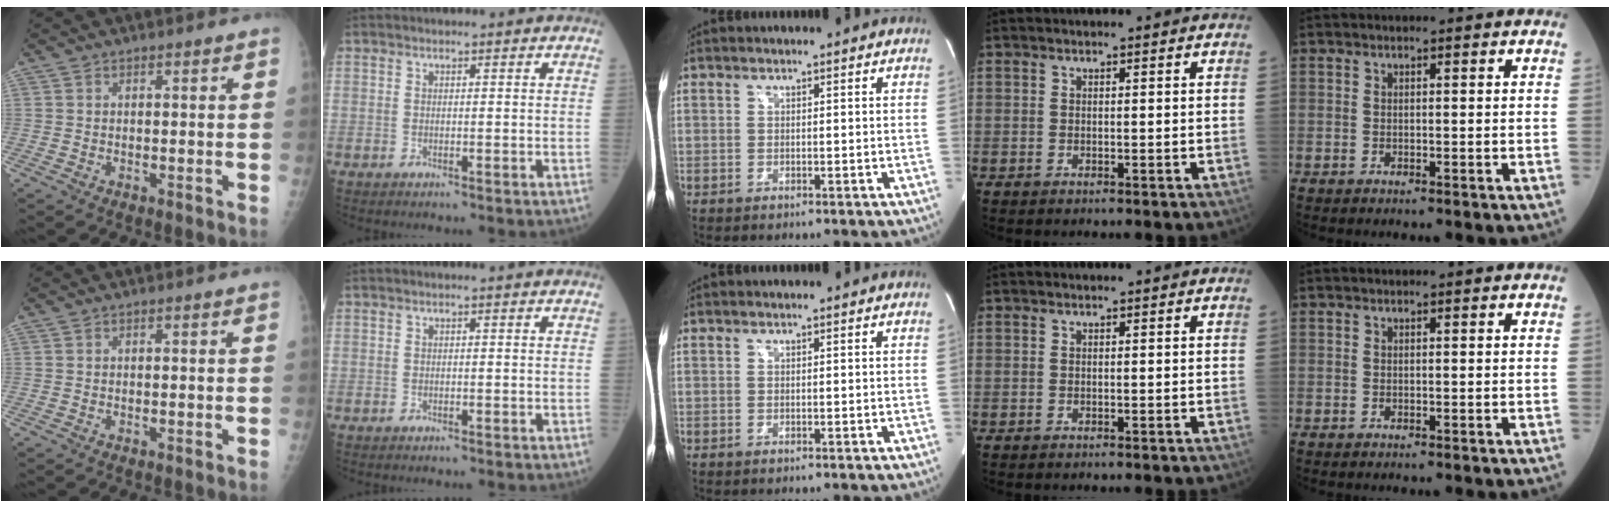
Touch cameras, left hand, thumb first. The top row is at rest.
{}